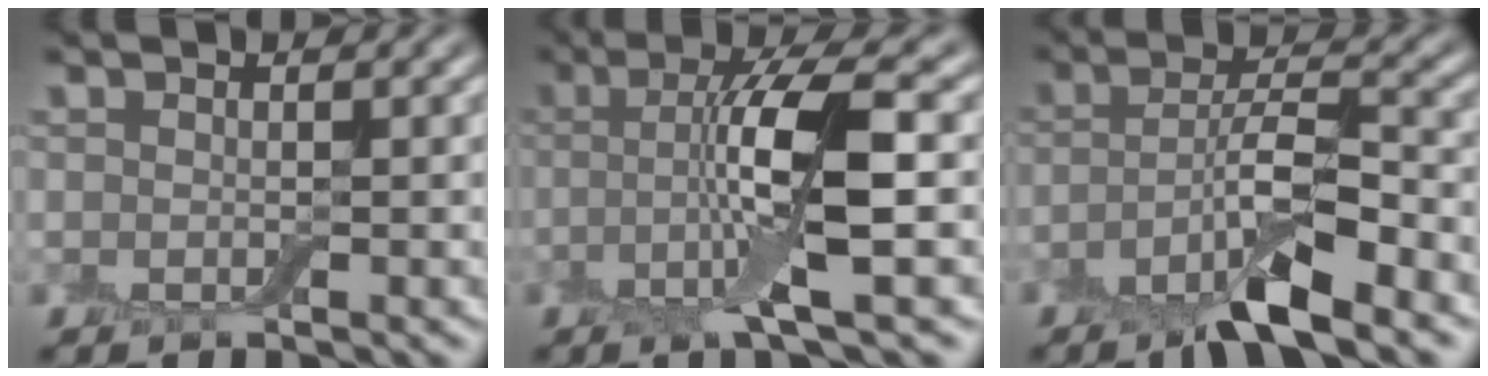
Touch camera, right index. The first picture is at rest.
{"total": 7.1, "force": [-0.4, 1.4, 7.0], "torque": [-0.124, 0.008, -0.010]}
{"total": 6.6, "force": [-3.6, 1.6, 5.3], "torque": [-0.090, 0.010, -0.074]}